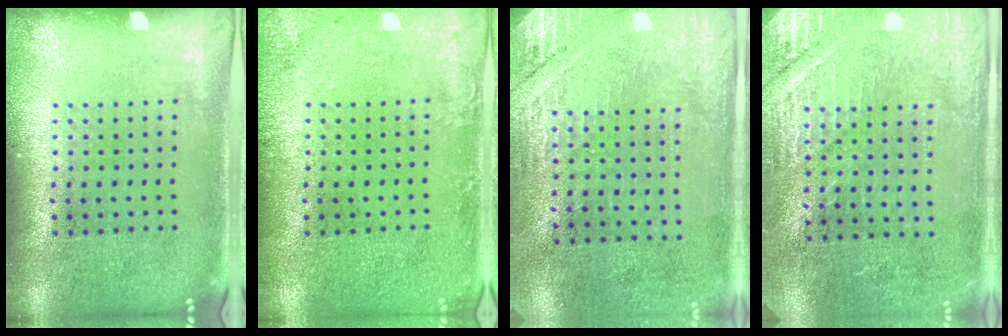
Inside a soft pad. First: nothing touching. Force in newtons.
{"total": 1.6, "press": 1.6, "slide": 0.1}
{"total": 2.7, "press": 2.5, "slide": 1.1}
{"total": 2.9, "press": 2.9, "slide": 0.3}